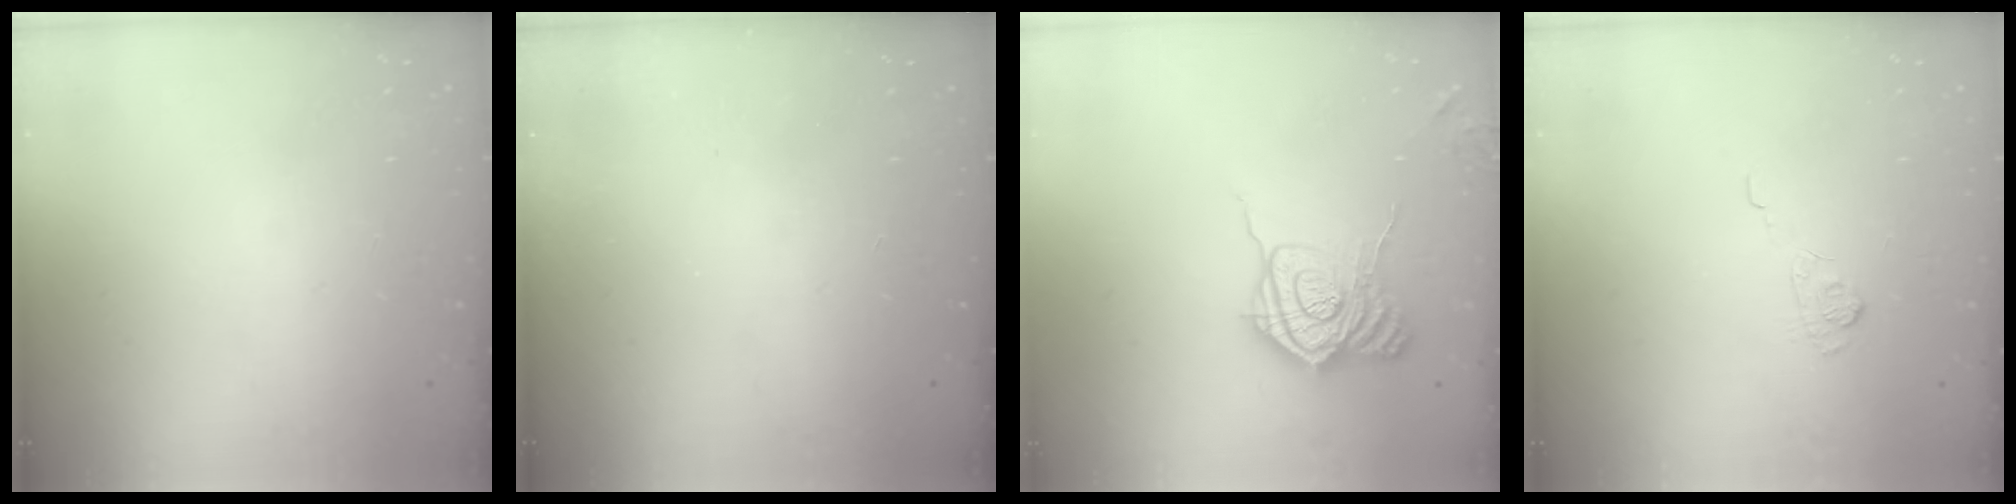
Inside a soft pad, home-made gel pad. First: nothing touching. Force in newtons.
{"total": 2.3, "press": 2.2, "slide": 0.7}
{"total": 16.7, "press": 16.7, "slide": 0.6}
{"total": 8.2, "press": 8.0, "slide": 1.5}